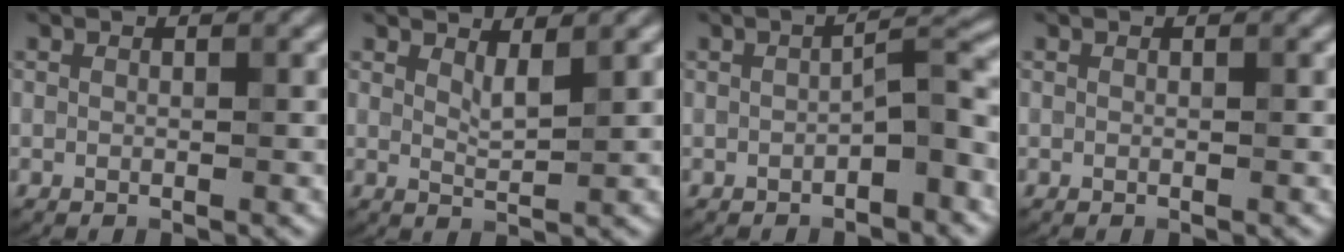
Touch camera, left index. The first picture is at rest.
{"total": 1.7, "force": [1.2, 0.2, 1.1], "torque": [-0.025, -0.004, 0.023]}
{"total": 3.6, "force": [-1.3, 1.2, 3.2], "torque": [-0.048, 0.016, -0.024]}
{"total": 0.0}